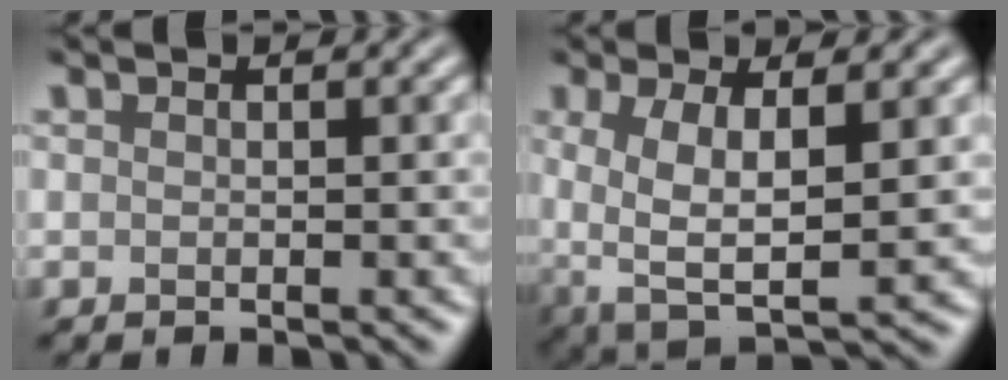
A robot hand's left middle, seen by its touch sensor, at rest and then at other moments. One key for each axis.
{"total": 6.1, "fx": 0.3, "fy": 2.6, "fz": 5.5, "tx": -0.112, "ty": -0.006, "tz": 0.005}